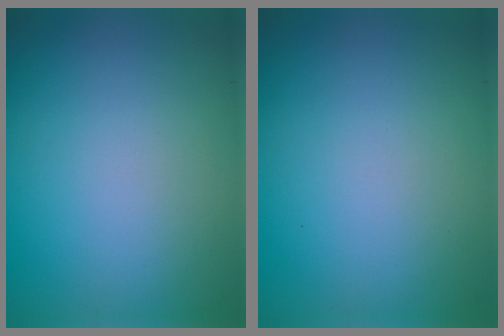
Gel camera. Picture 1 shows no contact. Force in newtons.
{"total": 0.0}